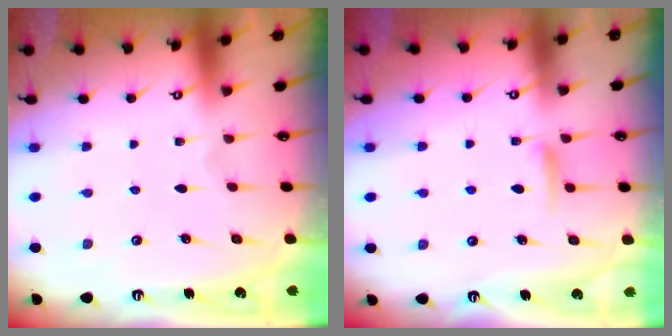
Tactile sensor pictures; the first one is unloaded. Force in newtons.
{"total": 5.4, "press": 5.4, "slide": 0.6}